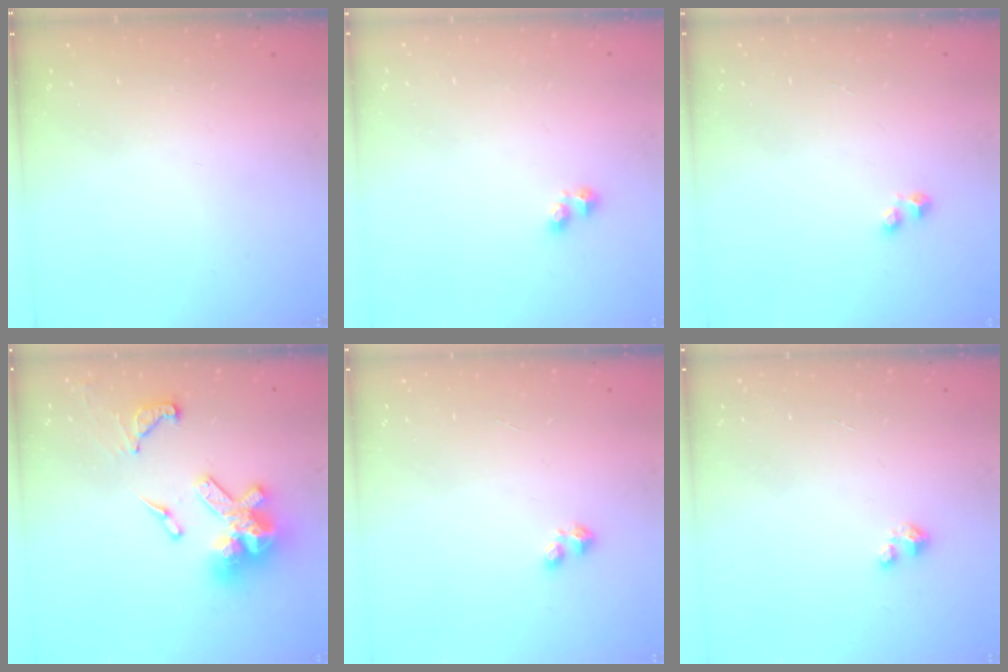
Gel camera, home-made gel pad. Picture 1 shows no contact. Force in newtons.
{"total": 1.9, "press": 1.8, "slide": 0.5}
{"total": 2.4, "press": 2.4, "slide": 0.4}
{"total": 17.8, "press": 17.7, "slide": 1.7}
{"total": 1.5, "press": 1.5, "slide": 0.3}
{"total": 1.5, "press": 1.5, "slide": 0.1}